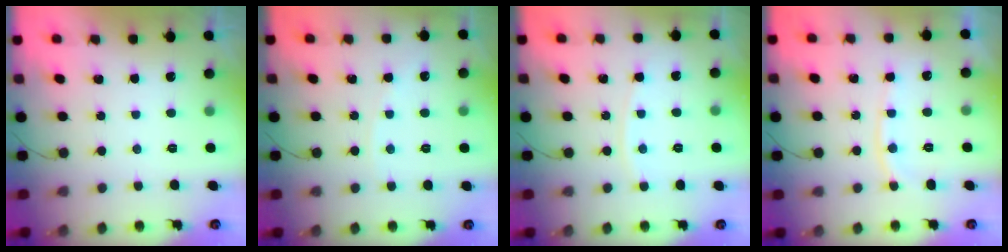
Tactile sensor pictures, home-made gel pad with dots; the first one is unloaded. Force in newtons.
{"total": 2.8, "press": 2.8, "slide": 0.3}
{"total": 3.7, "press": 3.6, "slide": 0.4}
{"total": 9.0, "press": 8.9, "slide": 1.3}